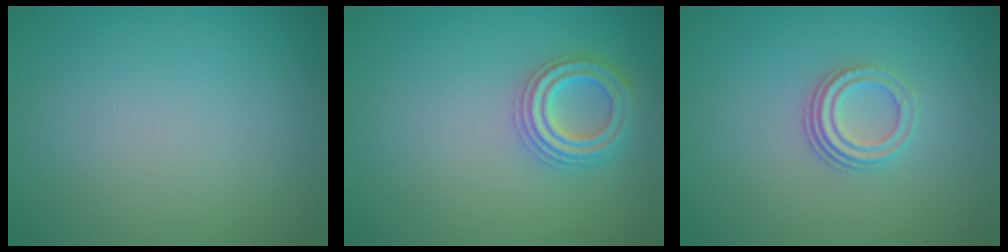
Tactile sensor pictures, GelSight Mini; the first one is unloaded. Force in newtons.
{"total": 3.3, "press": 3.2, "slide": 0.7}
{"total": 2.9, "press": 2.0, "slide": 2.0}